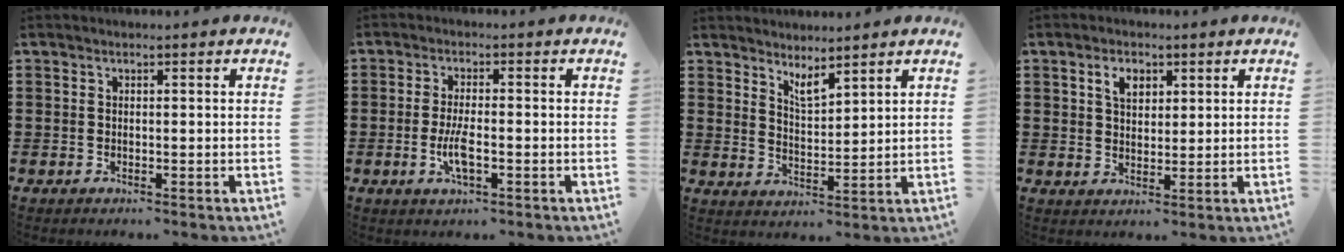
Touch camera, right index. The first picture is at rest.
{"total": 4.5, "force": [-1.3, 1.3, 4.1], "torque": [-0.090, -0.004, -0.030]}
{"total": 3.7, "force": [3.5, 0.6, 1.1], "torque": [-0.029, -0.009, 0.063]}
{"total": 3.4, "force": [1.5, 2.3, 2.0], "torque": [-0.041, 0.008, 0.024]}